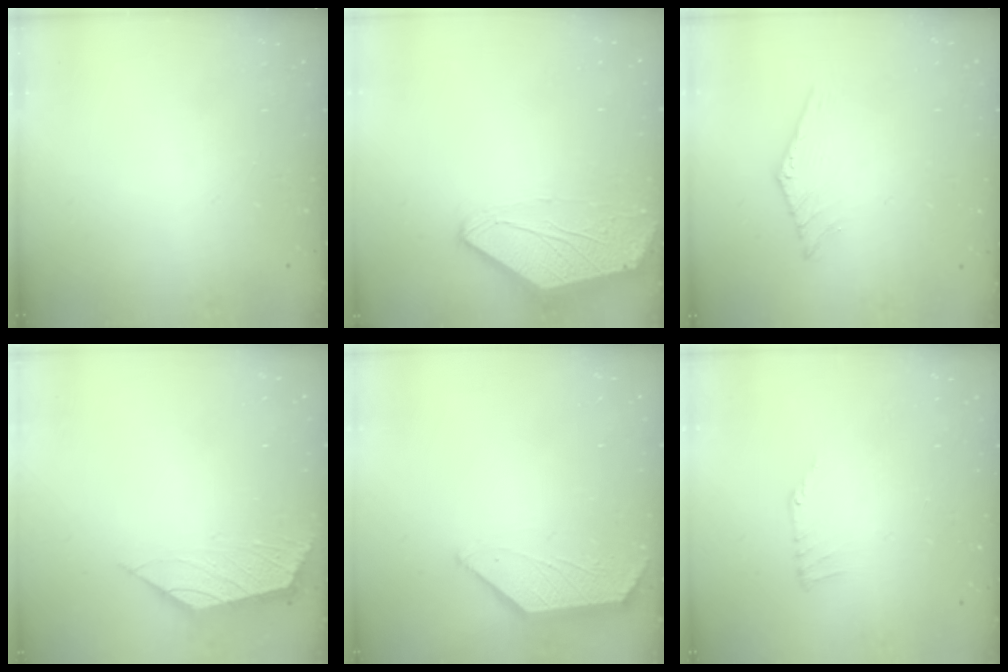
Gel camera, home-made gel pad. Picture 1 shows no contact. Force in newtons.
{"total": 0.0}
{"total": 0.9, "press": 0.9, "slide": 0.1}
{"total": 1.6, "press": 1.5, "slide": 0.5}
{"total": 1.4, "press": 1.4, "slide": 0.3}
{"total": 1.1, "press": 1.0, "slide": 0.2}